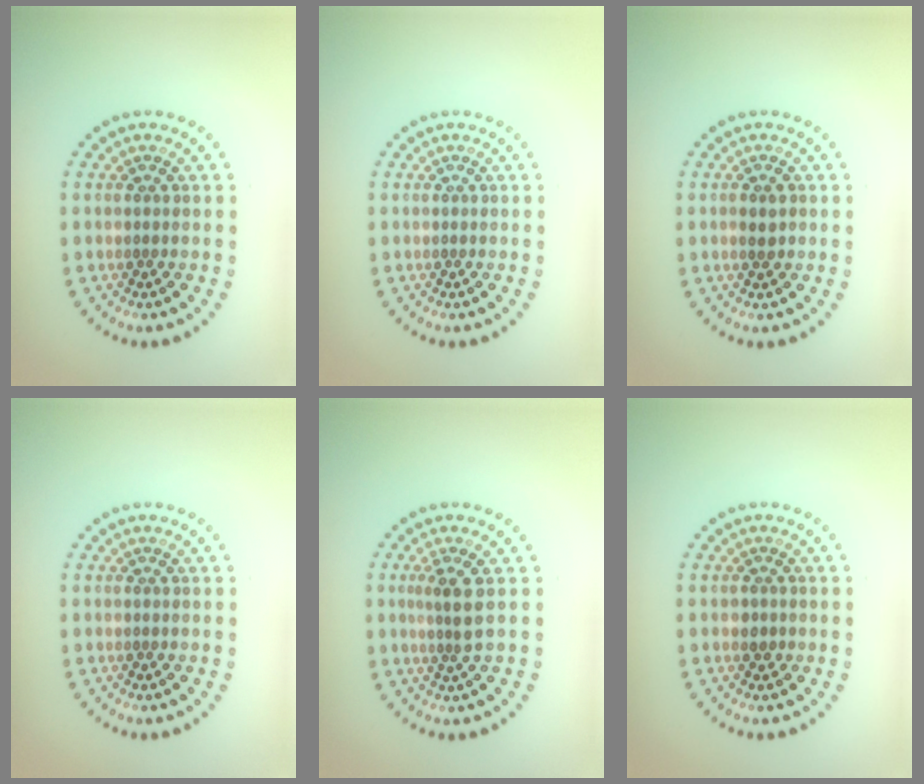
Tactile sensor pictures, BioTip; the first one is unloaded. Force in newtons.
{"total": 0.0}
{"total": 1.2, "press": 1.2, "slide": 0.2}
{"total": 0.0}
{"total": 2.3, "press": 1.7, "slide": 1.5}
{"total": 0.8, "press": 0.7, "slide": 0.4}